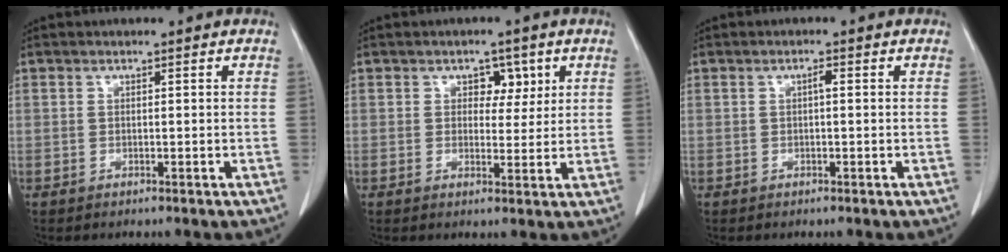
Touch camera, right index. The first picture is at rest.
{"total": 3.4, "force": [1.5, 2.3, 2.1], "torque": [-0.018, 0.007, 0.020]}
{"total": 1.0, "force": [0.1, 0.2, 0.9], "torque": [-0.016, 0.003, 0.001]}